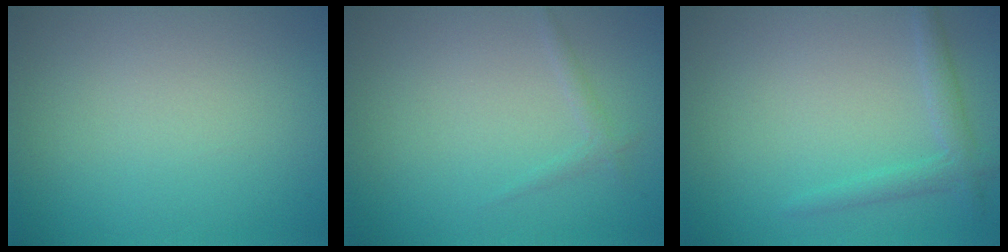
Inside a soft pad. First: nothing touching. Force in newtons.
{"total": 0.9, "press": 0.9, "slide": 0.1}
{"total": 1.2, "press": 1.2, "slide": 0.1}